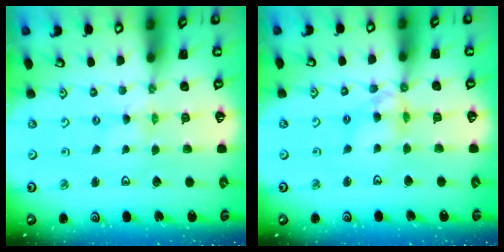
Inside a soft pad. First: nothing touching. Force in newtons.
{"total": 9.8, "press": 9.8, "slide": 0.8}